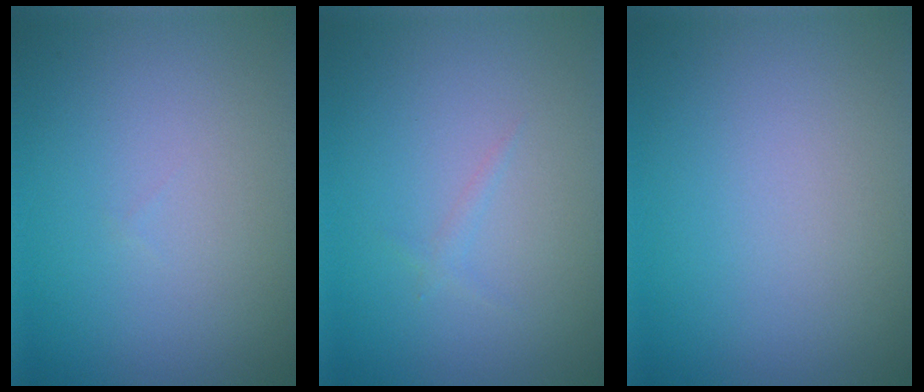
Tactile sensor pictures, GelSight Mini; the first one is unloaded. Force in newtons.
{"total": 0.6, "press": 0.6, "slide": 0.1}
{"total": 0.0}